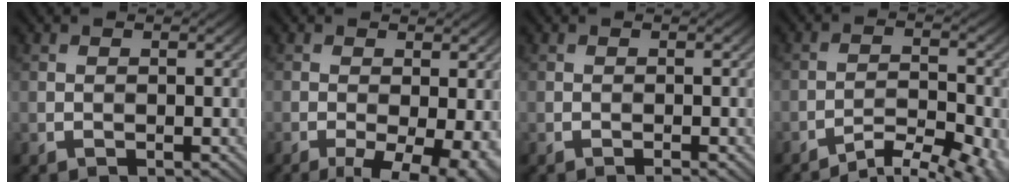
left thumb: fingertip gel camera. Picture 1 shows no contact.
{"total": 8.5, "force": [-3.2, 3.3, 7.2], "torque": [-0.107, -0.014, -0.044]}
{"total": 0.7, "force": [-0.5, 0.0, 0.5], "torque": [-0.009, 0.000, -0.011]}
{"total": 7.0, "force": [-5.1, 2.1, 4.3], "torque": [-0.068, 0.002, -0.080]}